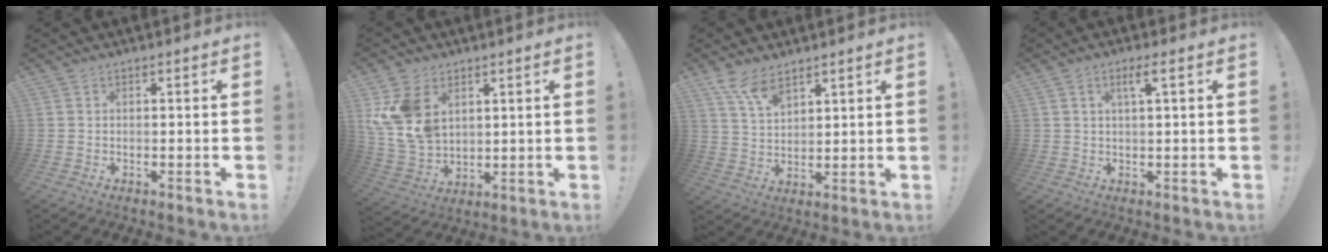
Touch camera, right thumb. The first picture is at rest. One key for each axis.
{"total": 12.7, "fx": 5.0, "fy": 9.3, "fz": 7.1, "tx": -0.146, "ty": -0.030, "tz": 0.102}
{"total": 7.8, "fx": 5.9, "fy": 2.8, "fz": 4.2, "tx": -0.074, "ty": -0.034, "tz": 0.109}
{"total": 3.5, "fx": 1.3, "fy": 0.3, "fz": 3.2, "tx": -0.059, "ty": 0.001, "tz": 0.018}